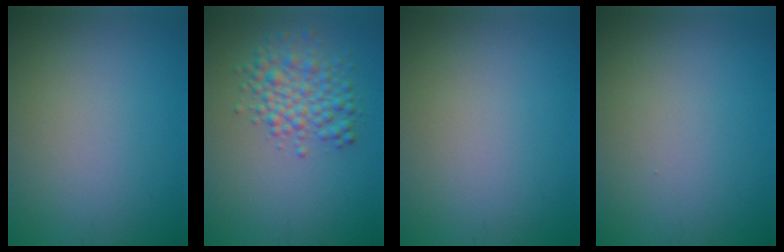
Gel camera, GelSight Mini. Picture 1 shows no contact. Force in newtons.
{"total": 4.1, "press": 4.1, "slide": 0.0}
{"total": 0.0}
{"total": 0.0}